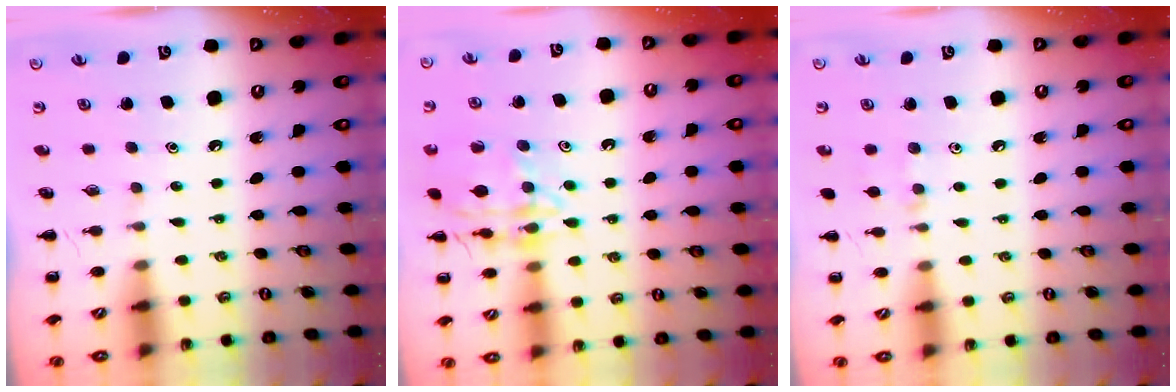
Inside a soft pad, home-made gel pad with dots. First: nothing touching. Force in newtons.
{"total": 15.0, "press": 14.9, "slide": 1.2}
{"total": 5.3, "press": 5.0, "slide": 1.7}